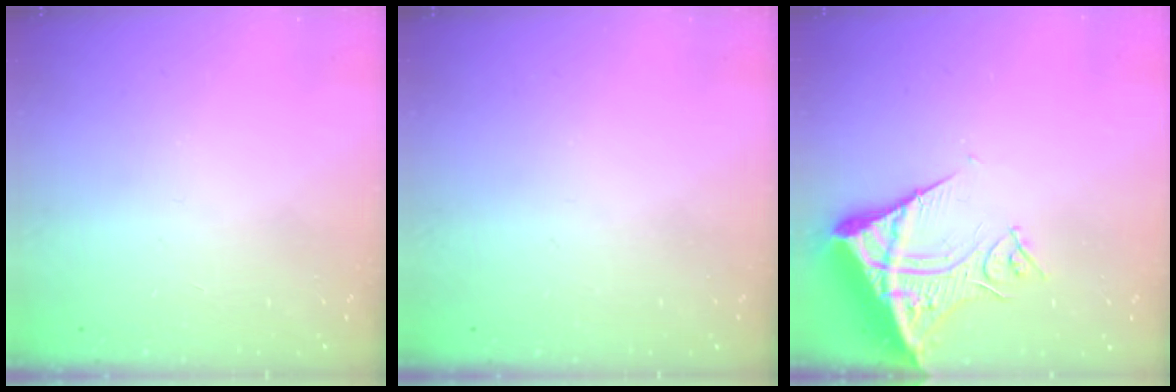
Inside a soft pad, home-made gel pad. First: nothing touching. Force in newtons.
{"total": 0.0}
{"total": 13.5, "press": 13.3, "slide": 1.8}